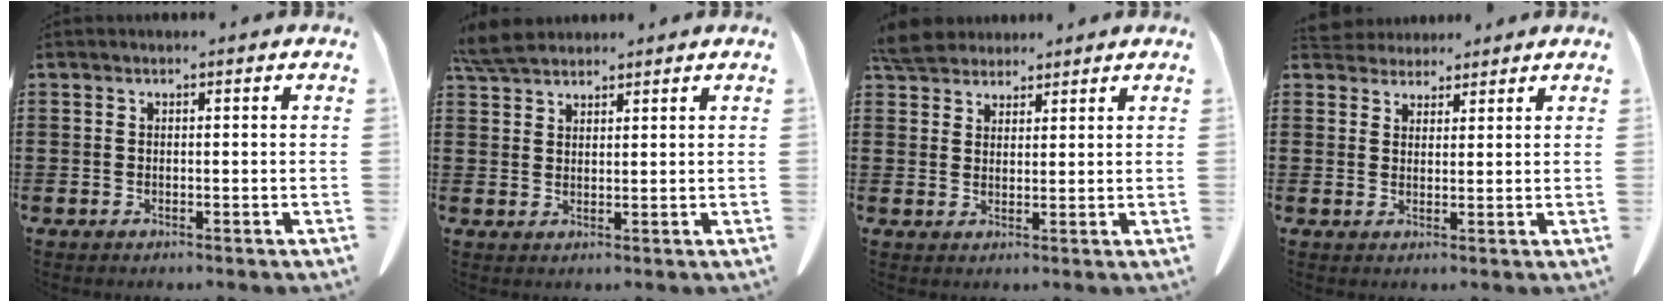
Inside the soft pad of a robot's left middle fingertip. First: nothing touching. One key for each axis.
{"total": 4.5, "fx": 4.0, "fy": 1.0, "fz": 1.7, "tx": -0.045, "ty": -0.003, "tz": 0.079}
{"total": 5.2, "fx": 4.7, "fy": 1.6, "fz": 1.4, "tx": -0.044, "ty": -0.005, "tz": 0.093}
{"total": 3.0, "fx": 2.8, "fy": 0.9, "fz": -0.1, "tx": -0.009, "ty": -0.006, "tz": 0.056}